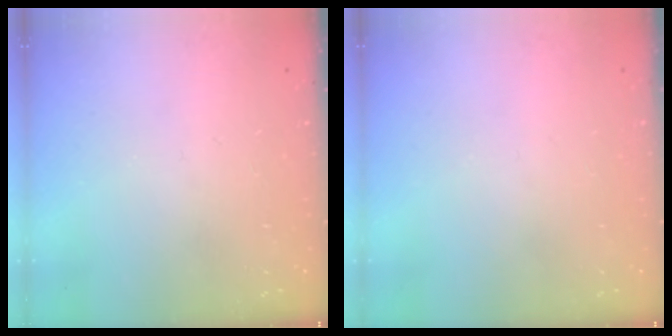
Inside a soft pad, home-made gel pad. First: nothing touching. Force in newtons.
{"total": 0.0}